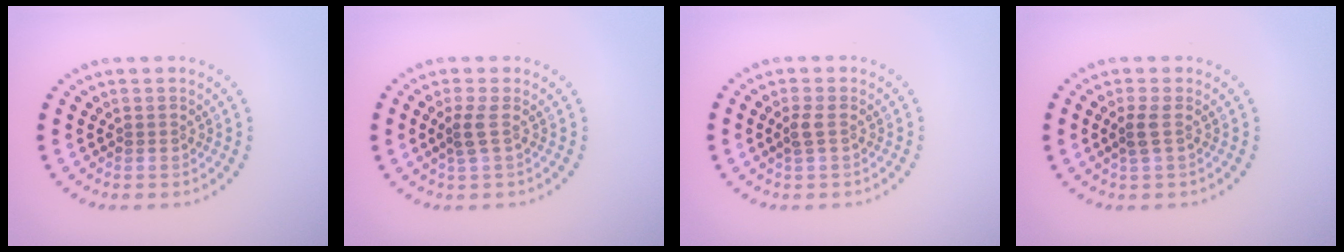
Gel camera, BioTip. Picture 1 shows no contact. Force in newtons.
{"total": 1.4, "press": 1.1, "slide": 0.9}
{"total": 1.1, "press": 1.0, "slide": 0.4}
{"total": 1.3, "press": 1.0, "slide": 0.8}